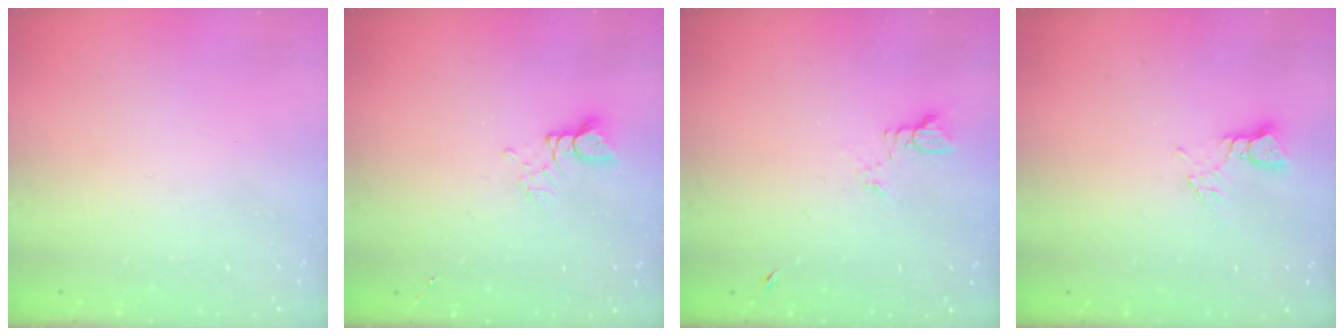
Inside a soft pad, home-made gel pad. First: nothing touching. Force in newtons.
{"total": 2.9, "press": 2.9, "slide": 0.4}
{"total": 4.5, "press": 4.4, "slide": 0.6}
{"total": 2.7, "press": 2.7, "slide": 0.2}